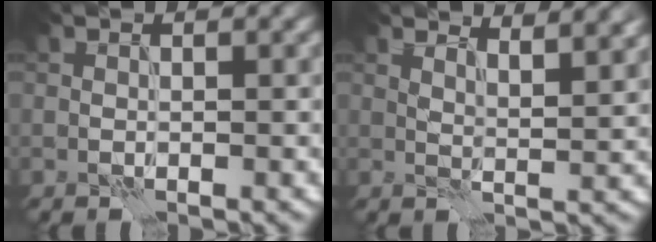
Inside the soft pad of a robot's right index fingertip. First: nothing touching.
{"total": 5.8, "force": [4.5, 1.7, 3.2], "torque": [-0.027, 0.010, 0.053]}